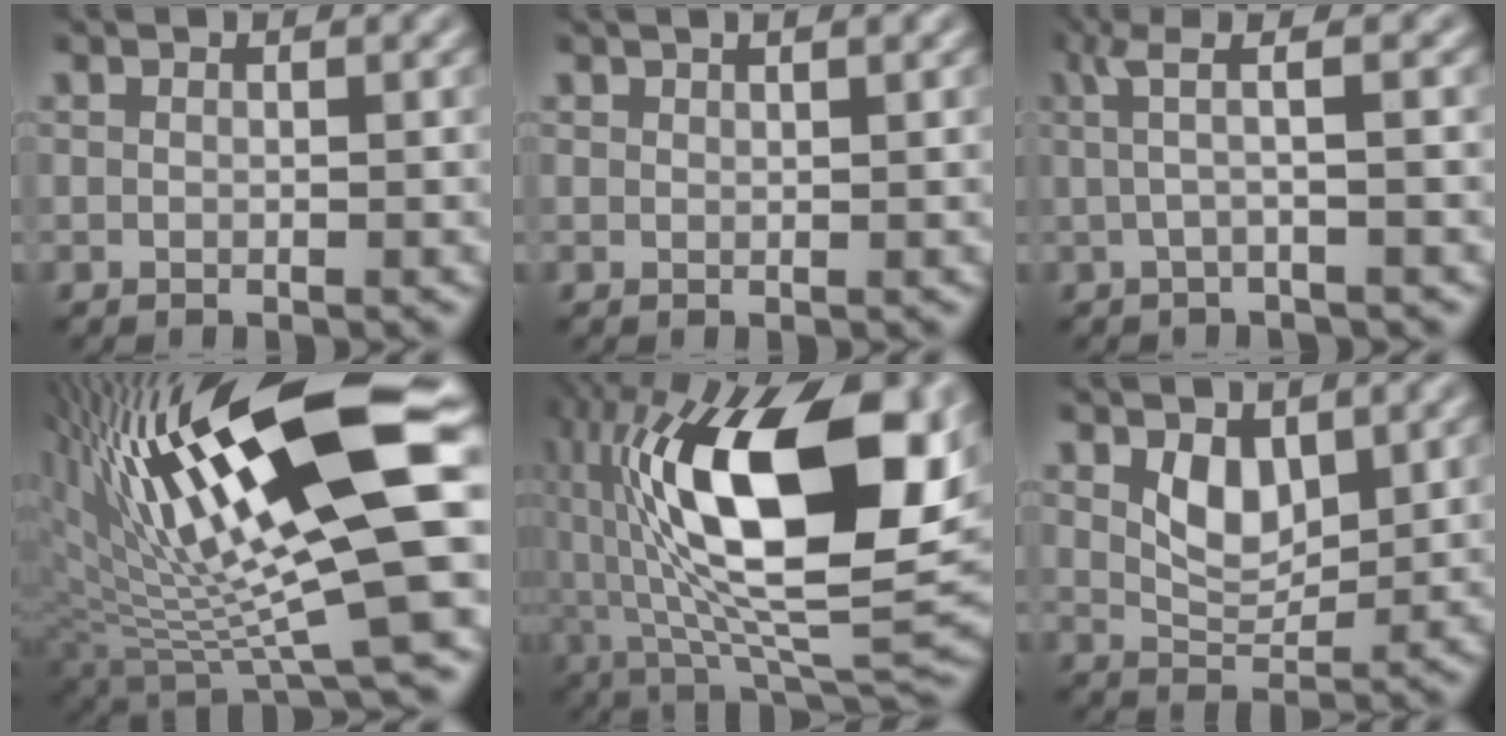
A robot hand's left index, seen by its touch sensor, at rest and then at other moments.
{"total": 0.9, "force": [0.8, 0.2, 0.5], "torque": [-0.005, 0.000, 0.013]}
{"total": 3.1, "force": [0.5, 0.4, 3.0], "torque": [-0.053, 0.008, 0.009]}
{"total": 16.4, "force": [4.6, 4.0, 15.3], "torque": [-0.264, -0.001, 0.082]}
{"total": 17.5, "force": [3.5, 6.7, 15.8], "torque": [-0.269, 0.012, 0.047]}
{"total": 3.2, "force": [1.5, 1.8, 2.2], "torque": [-0.043, -0.009, 0.033]}